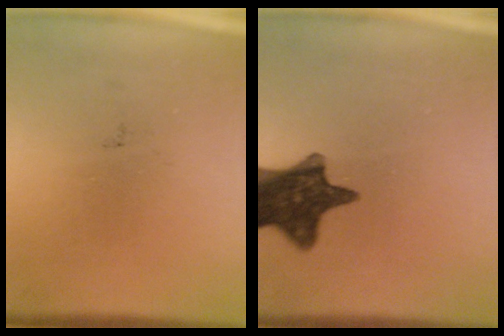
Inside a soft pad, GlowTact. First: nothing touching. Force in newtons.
{"total": 12.8}